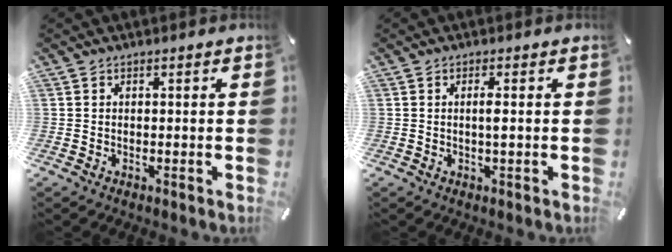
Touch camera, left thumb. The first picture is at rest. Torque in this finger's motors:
{"motor_torque": [0.17, 0.46, 0.16, -0.02, 0.00]}